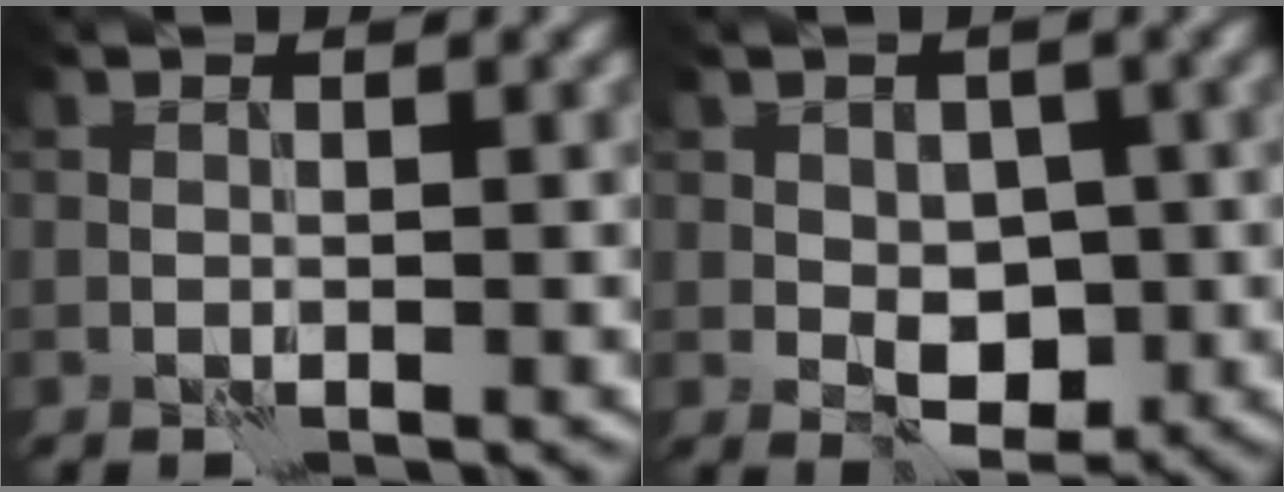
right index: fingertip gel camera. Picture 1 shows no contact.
{"total": 4.1, "force": [-0.7, 2.7, 3.0], "torque": [-0.039, -0.002, -0.012]}